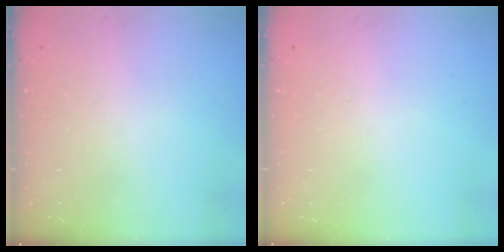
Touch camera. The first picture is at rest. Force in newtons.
{"total": 0.0}